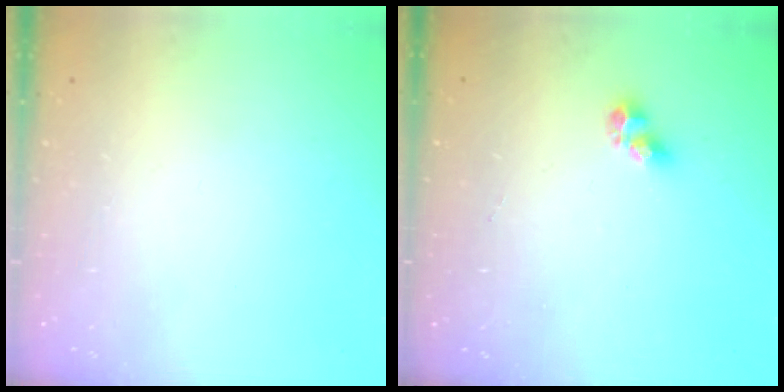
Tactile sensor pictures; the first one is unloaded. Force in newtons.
{"total": 5.3, "press": 5.3, "slide": 0.3}